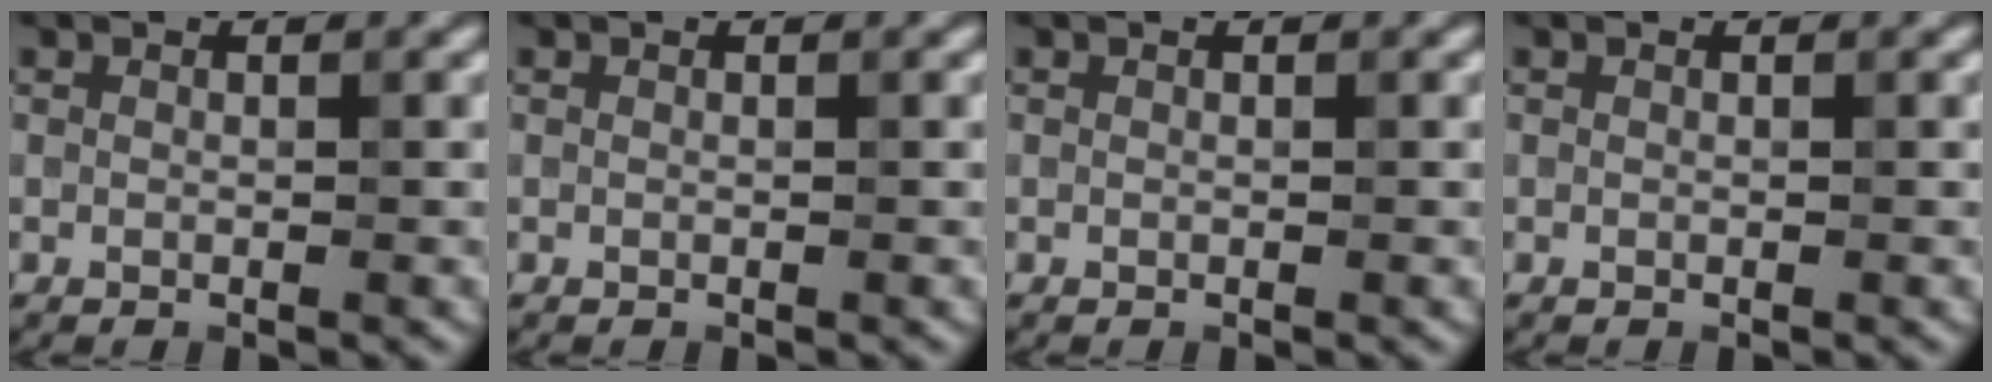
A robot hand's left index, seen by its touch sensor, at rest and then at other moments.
{"total": 0.0}
{"total": 0.0}
{"total": 0.0}